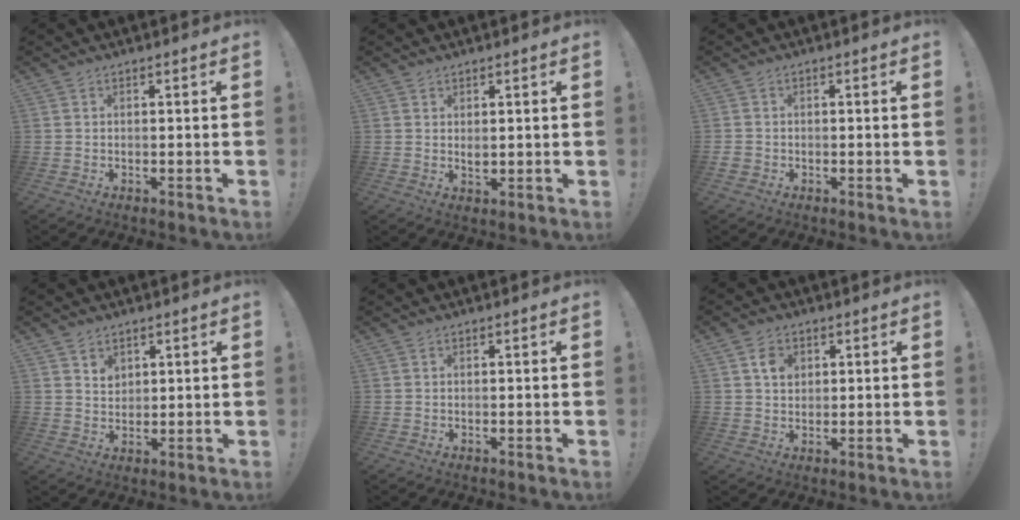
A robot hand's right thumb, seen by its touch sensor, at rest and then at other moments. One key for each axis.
{"total": 1.9, "fx": 1.0, "fy": 1.2, "fz": 1.2, "tx": -0.011, "ty": -0.007, "tz": 0.016}
{"total": 1.6, "fx": -0.6, "fy": 1.4, "fz": 0.6, "tx": -0.013, "ty": 0.005, "tz": -0.011}
{"total": 3.8, "fx": 2.6, "fy": 2.7, "fz": 0.7, "tx": 0.001, "ty": -0.021, "tz": 0.044}
{"total": 0.0}
{"total": 5.0, "fx": 1.9, "fy": 3.9, "fz": 2.6, "tx": -0.039, "ty": 0.001, "tz": 0.034}